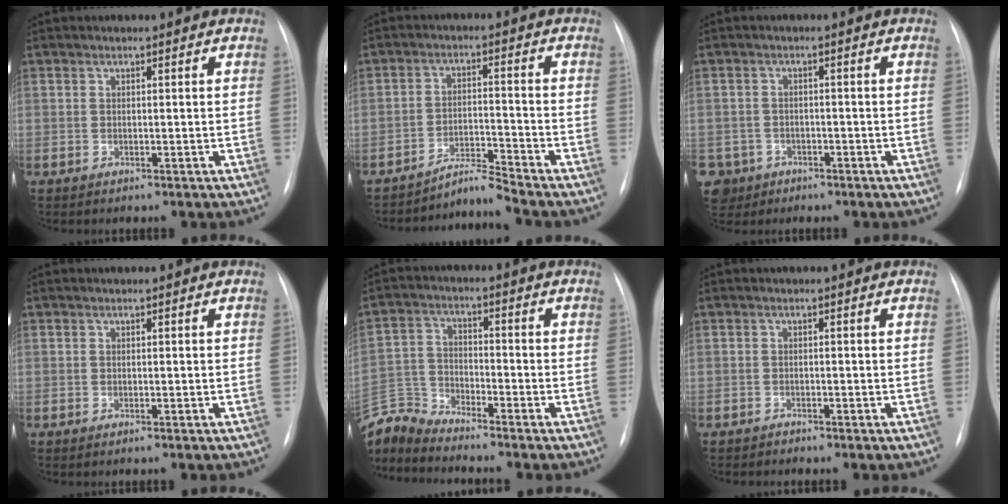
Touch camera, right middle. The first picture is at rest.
{"total": 4.5, "force": [-4.2, -1.6, -0.1], "torque": [-0.003, -0.011, -0.072]}
{"total": 6.5, "force": [-3.3, 5.6, 0.5], "torque": [-0.021, 0.009, -0.050]}
{"total": 0.0}
{"total": 8.3, "force": [-8.2, -0.3, 0.6], "torque": [-0.024, 0.008, -0.166]}
{"total": 0.6, "force": [-0.5, 0.1, -0.1], "torque": [-0.004, -0.001, -0.012]}